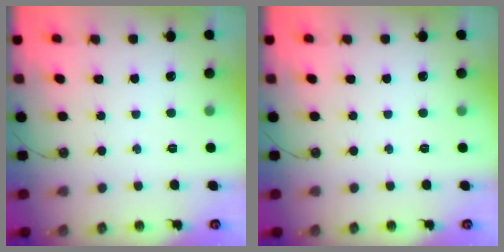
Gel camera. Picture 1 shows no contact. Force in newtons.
{"total": 0.0}